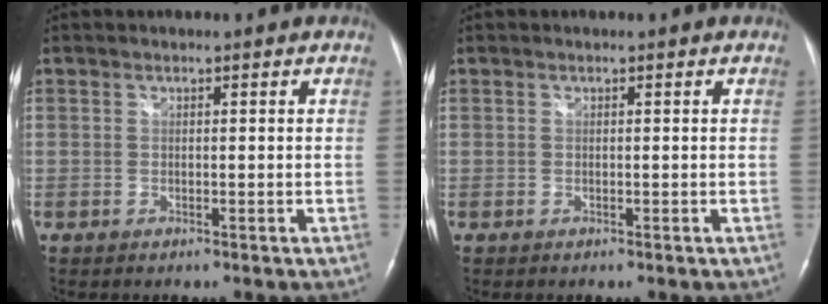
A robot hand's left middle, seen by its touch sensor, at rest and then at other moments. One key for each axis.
{"total": 0.0}